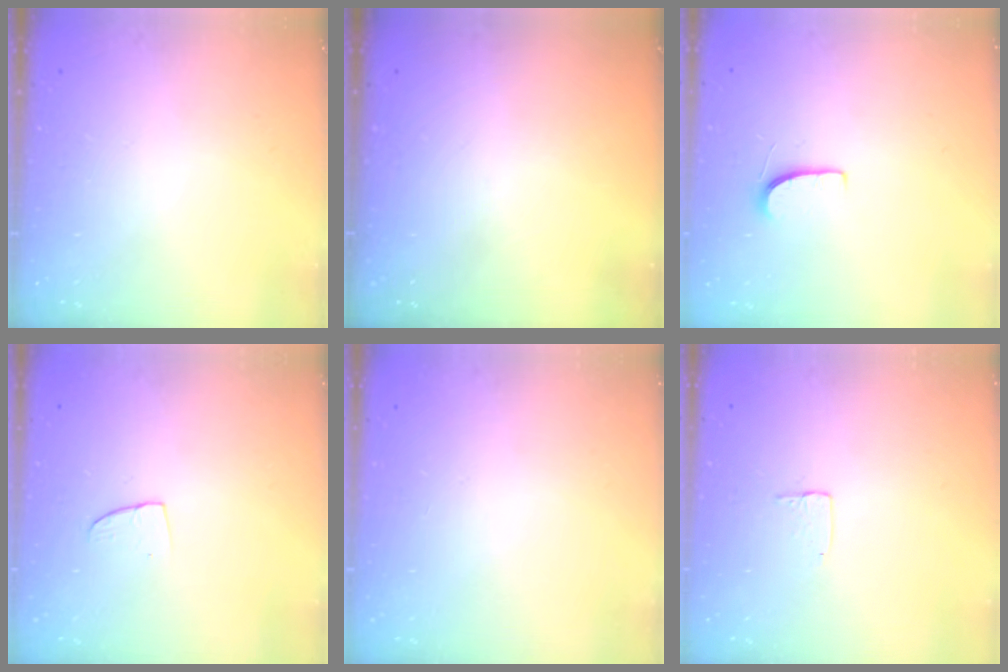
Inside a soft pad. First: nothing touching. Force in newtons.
{"total": 0.0}
{"total": 5.4, "press": 5.3, "slide": 0.5}
{"total": 5.2, "press": 5.2, "slide": 0.4}
{"total": 0.0}
{"total": 3.7, "press": 3.7, "slide": 0.1}